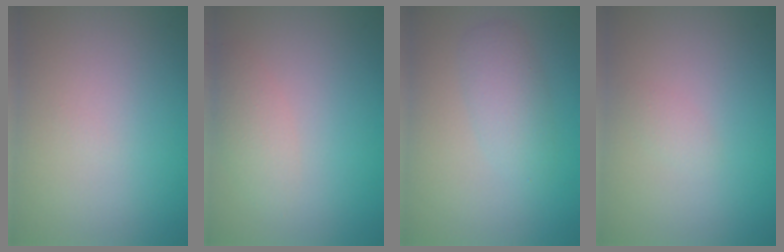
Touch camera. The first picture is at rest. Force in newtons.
{"total": 2.0, "press": 2.0, "slide": 0.0}
{"total": 2.5, "press": 2.5, "slide": 0.0}
{"total": 0.7, "press": 0.7, "slide": 0.0}